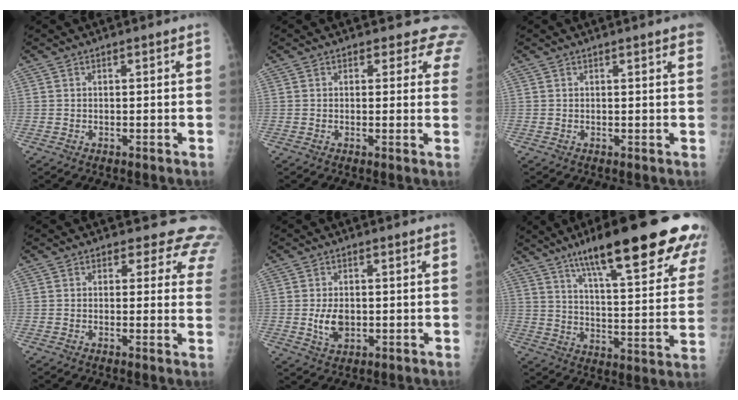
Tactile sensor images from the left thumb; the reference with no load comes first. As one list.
[{"total": 5.7, "force": [4.9, 2.9, 0.4], "torque": [0.041, -0.018, 0.027]}, {"total": 2.5, "force": [1.9, 0.2, 1.6], "torque": [-0.017, 0.000, 0.015]}, {"total": 9.3, "force": [7.8, 4.6, 2.1], "torque": [0.032, -0.032, 0.054]}, {"total": 4.8, "force": [-0.2, 3.2, 3.6], "torque": [-0.059, -0.005, 0.004]}, {"total": 27.1, "force": [17.5, 5.3, 20.0], "torque": [-0.262, -0.046, 0.253]}]